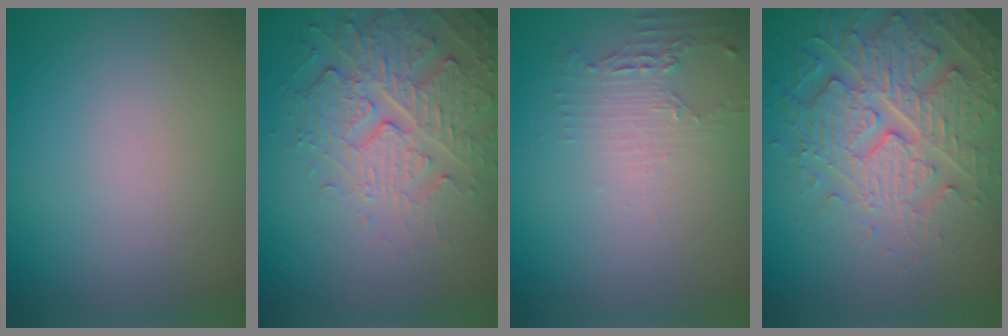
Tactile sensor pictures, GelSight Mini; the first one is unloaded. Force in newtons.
{"total": 4.9, "press": 3.8, "slide": 3.0}
{"total": 2.3, "press": 1.7, "slide": 1.5}
{"total": 5.2, "press": 5.0, "slide": 1.4}